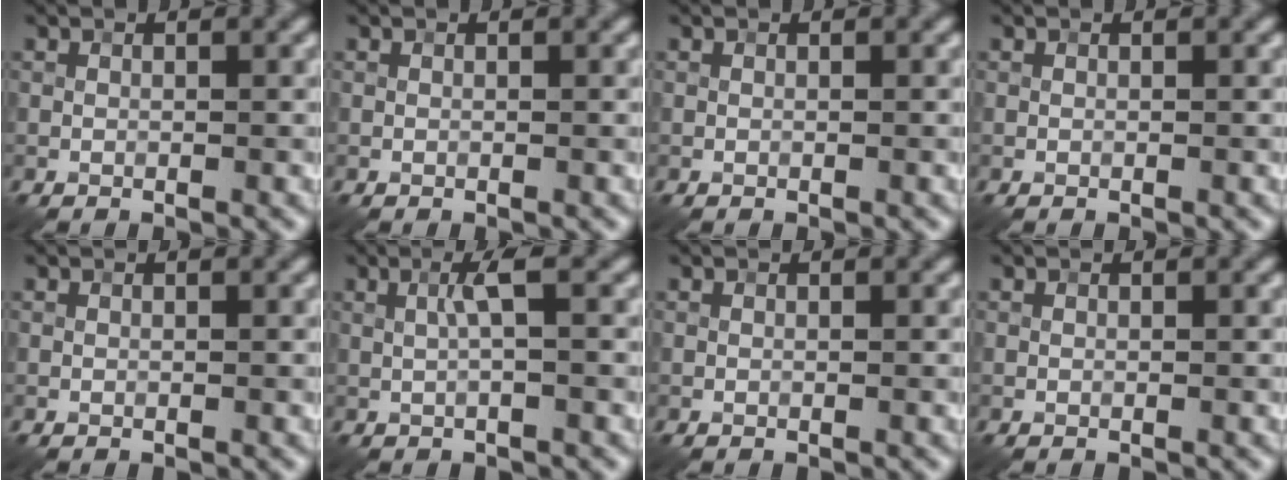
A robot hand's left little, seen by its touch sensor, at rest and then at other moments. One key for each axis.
{"total": 0.0}
{"total": 0.0}
{"total": 0.0}
{"total": 0.0}
{"total": 1.9, "fx": 0.4, "fy": 0.1, "fz": 1.9, "tx": -0.037, "ty": 0.007, "tz": 0.003}
{"total": 0.0}
{"total": 0.0}